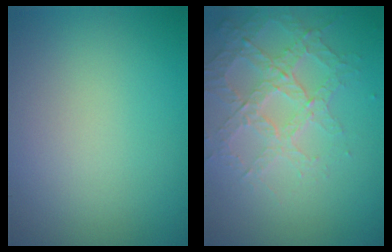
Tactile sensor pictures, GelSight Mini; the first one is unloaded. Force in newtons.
{"total": 3.7, "press": 3.4, "slide": 1.4}